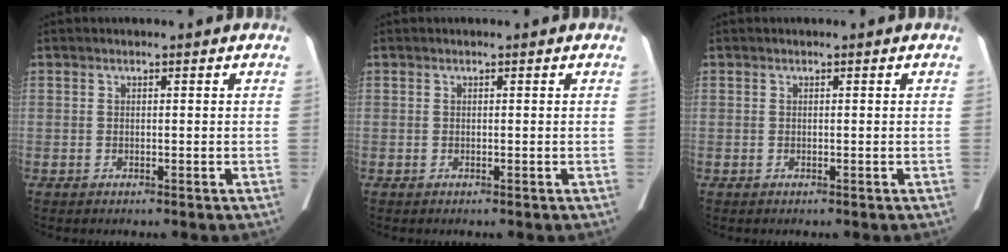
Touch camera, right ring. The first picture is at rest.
{"total": 0.0}
{"total": 0.0}